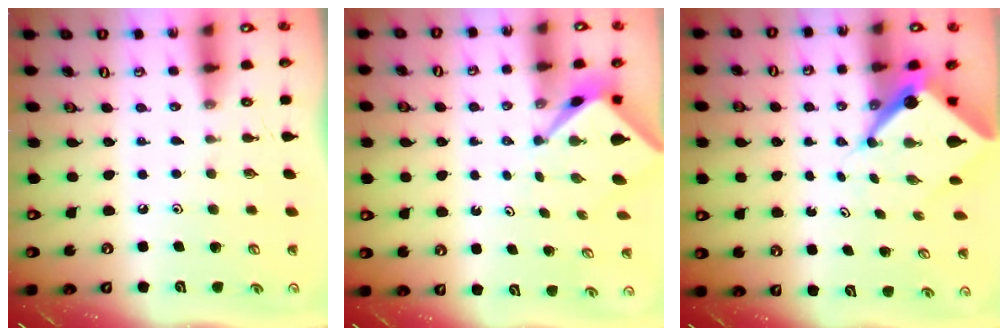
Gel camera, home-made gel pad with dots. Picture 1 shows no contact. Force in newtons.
{"total": 2.5, "press": 2.4, "slide": 0.3}
{"total": 6.5, "press": 6.5, "slide": 0.5}